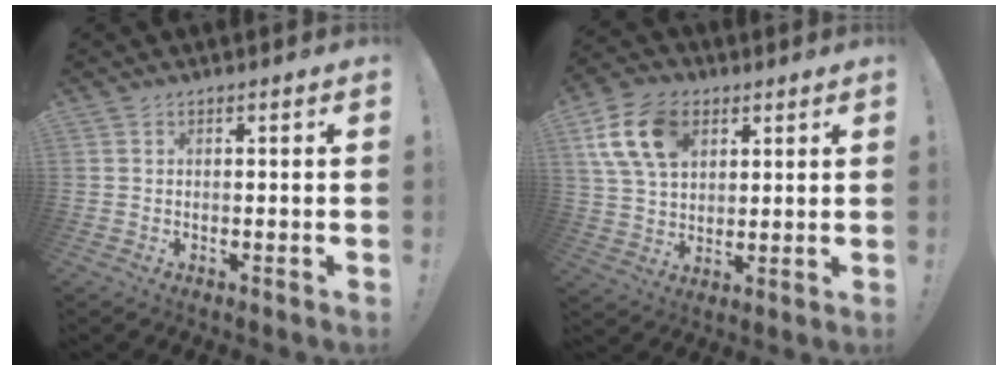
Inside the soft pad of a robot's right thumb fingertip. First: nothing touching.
{"total": 15.1, "force": [6.4, 10.2, 9.1], "torque": [-0.167, -0.014, 0.125]}